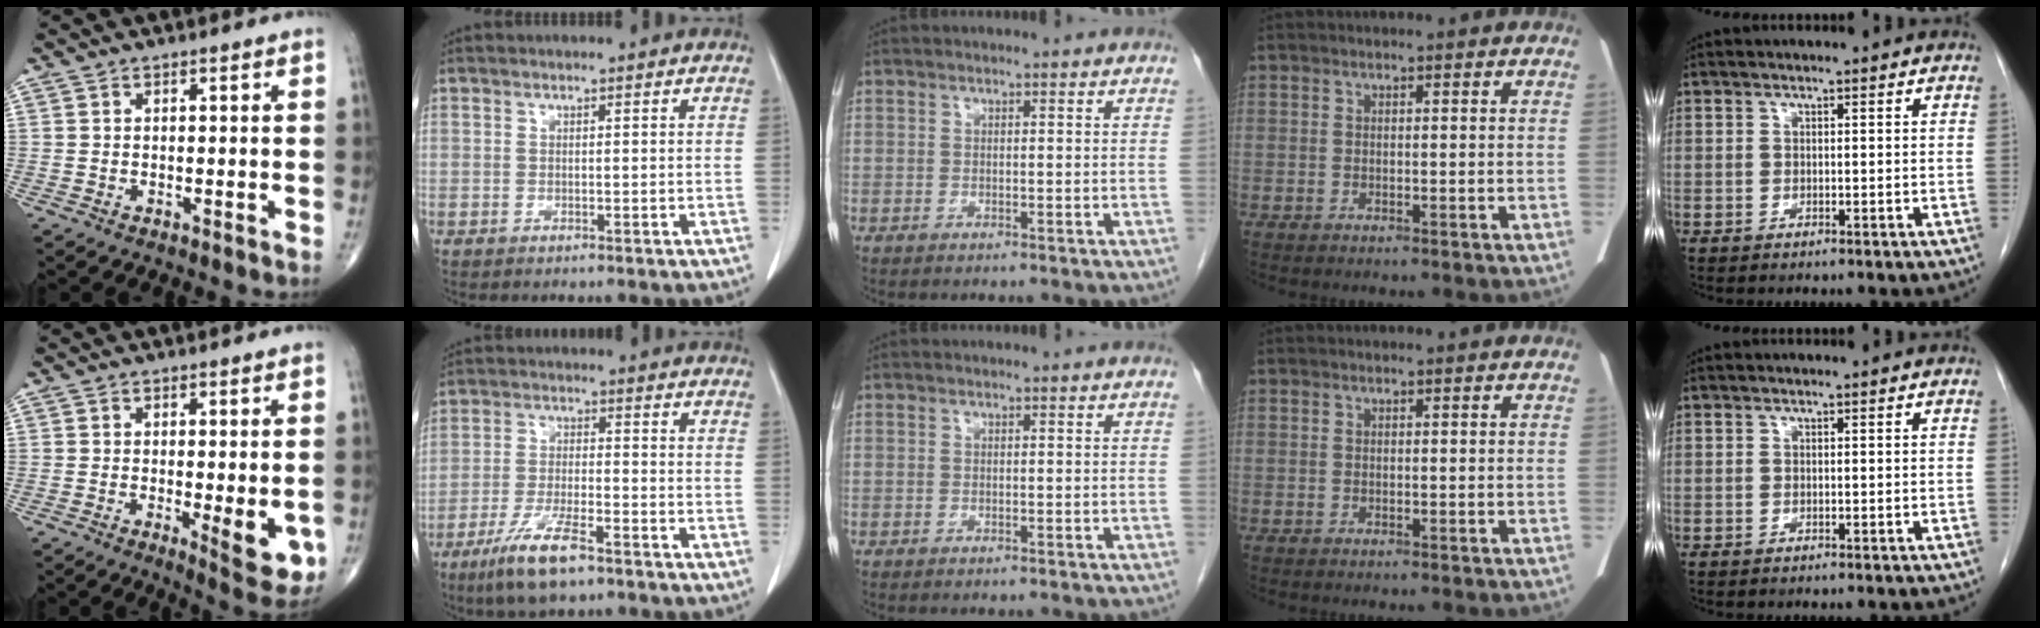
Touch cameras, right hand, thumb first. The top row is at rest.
{"thumb": {"total": 8.0, "force": [-1.5, 2.8, 7.3], "torque": [-0.086, -0.019, -0.014]}, "index": {"total": 9.8, "force": [-6.4, 2.2, 7.1], "torque": [-0.142, -0.017, -0.112]}}